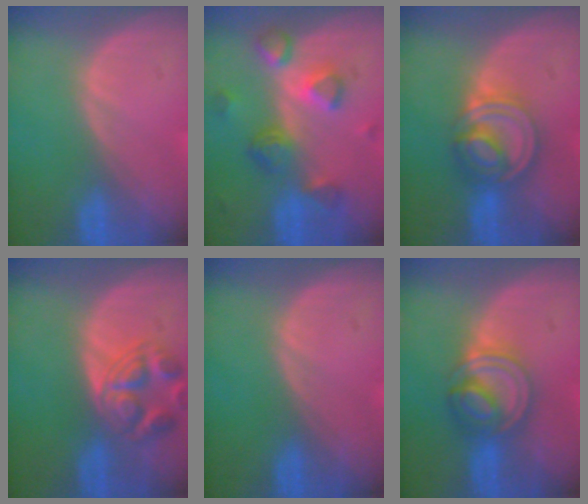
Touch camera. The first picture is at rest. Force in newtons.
{"total": 7.9, "press": 7.0, "slide": 3.6}
{"total": 7.7, "press": 6.7, "slide": 3.8}
{"total": 6.0, "press": 6.0, "slide": 0.4}
{"total": 0.0}
{"total": 6.8, "press": 6.2, "slide": 2.6}